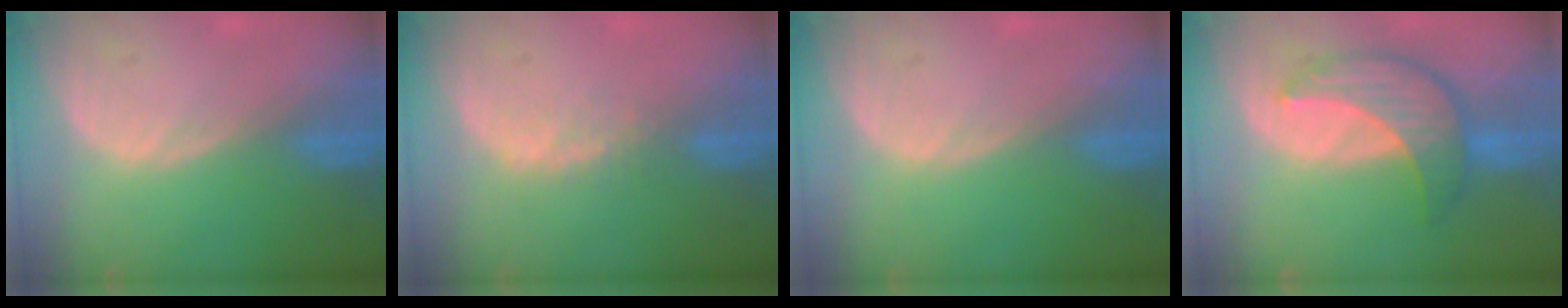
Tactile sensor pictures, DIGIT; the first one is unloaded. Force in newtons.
{"total": 1.9, "press": 1.8, "slide": 0.5}
{"total": 0.0}
{"total": 7.8, "press": 7.5, "slide": 2.2}